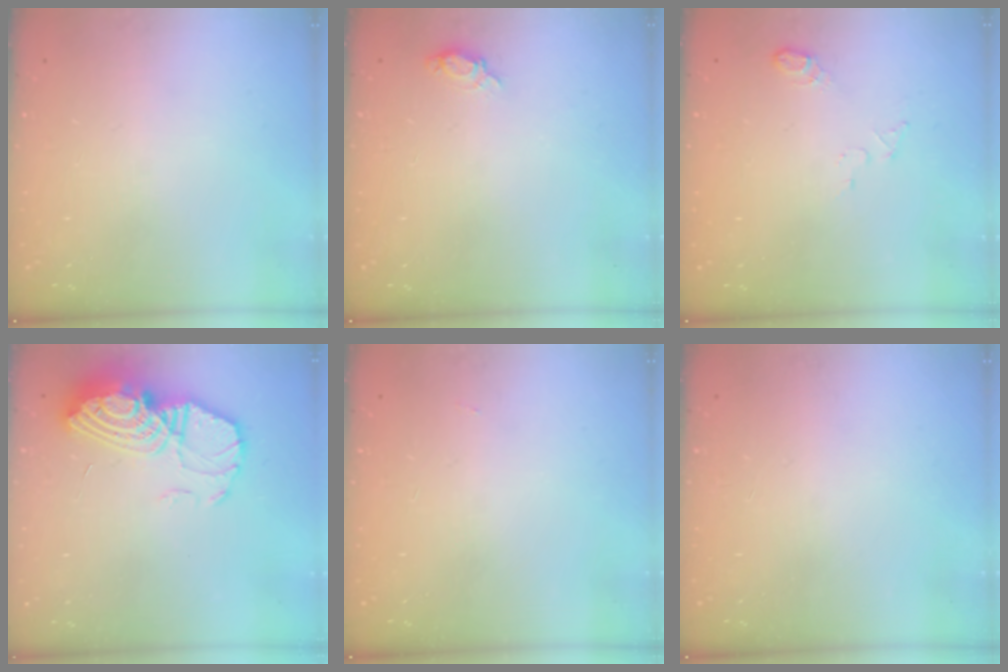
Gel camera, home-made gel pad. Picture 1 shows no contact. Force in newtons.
{"total": 6.2, "press": 5.9, "slide": 1.9}
{"total": 5.8, "press": 5.7, "slide": 1.1}
{"total": 16.1, "press": 16.0, "slide": 1.8}
{"total": 5.9, "press": 2.2, "slide": 5.5}
{"total": 1.2, "press": 1.1, "slide": 0.2}